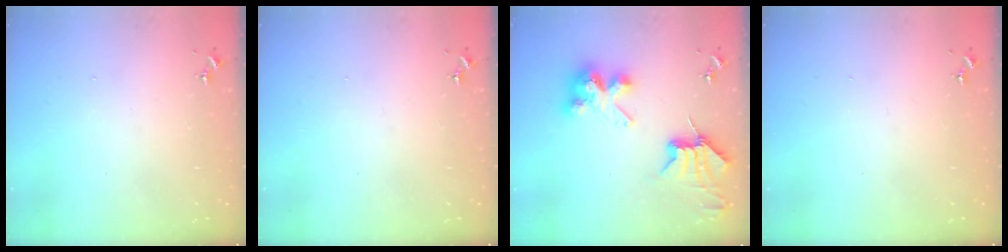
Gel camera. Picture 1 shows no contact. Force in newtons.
{"total": 0.0}
{"total": 10.0, "press": 9.9, "slide": 1.2}
{"total": 0.0}